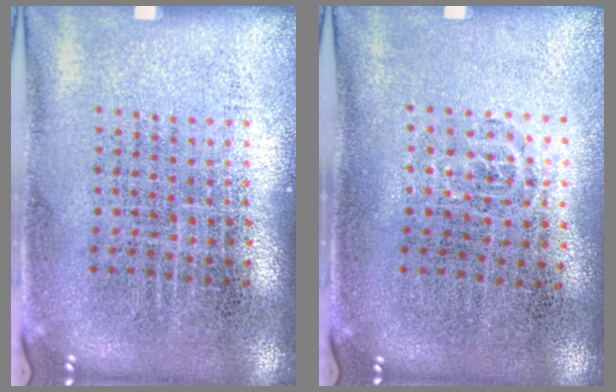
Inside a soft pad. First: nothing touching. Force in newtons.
{"total": 0.6, "press": 0.4, "slide": 0.4}